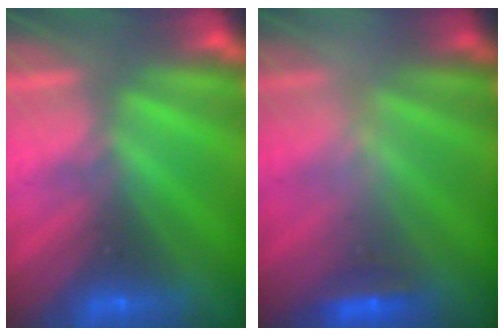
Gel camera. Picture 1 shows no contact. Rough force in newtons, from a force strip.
{"total": 2.4}